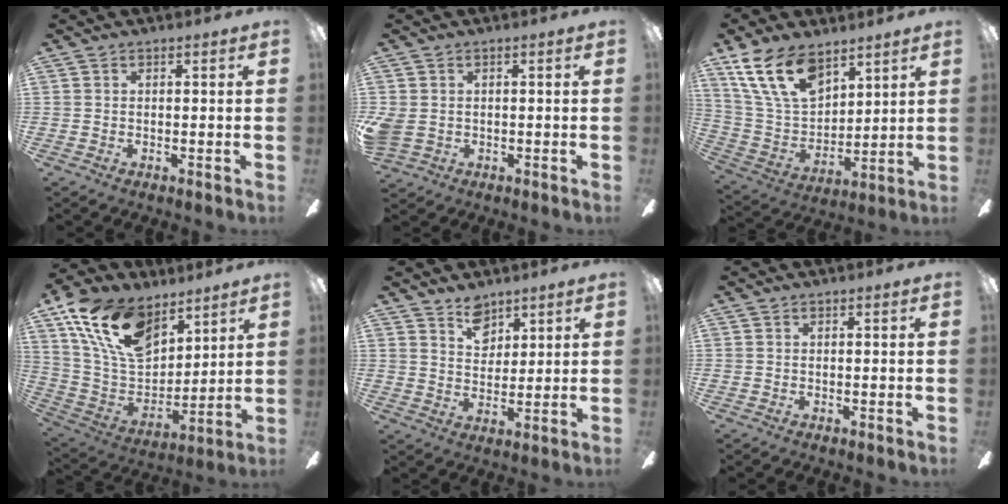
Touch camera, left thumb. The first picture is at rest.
{"total": 4.1, "force": [-0.3, 3.3, 2.4], "torque": [-0.062, 0.000, -0.006]}
{"total": 17.0, "force": [11.1, 9.1, 9.1], "torque": [-0.192, -0.041, 0.210]}
{"total": 20.1, "force": [11.7, 11.9, 11.2], "torque": [-0.227, -0.043, 0.219]}
{"total": 7.0, "force": [5.0, 4.3, 2.1], "torque": [-0.020, -0.022, 0.089]}
{"total": 0.0}